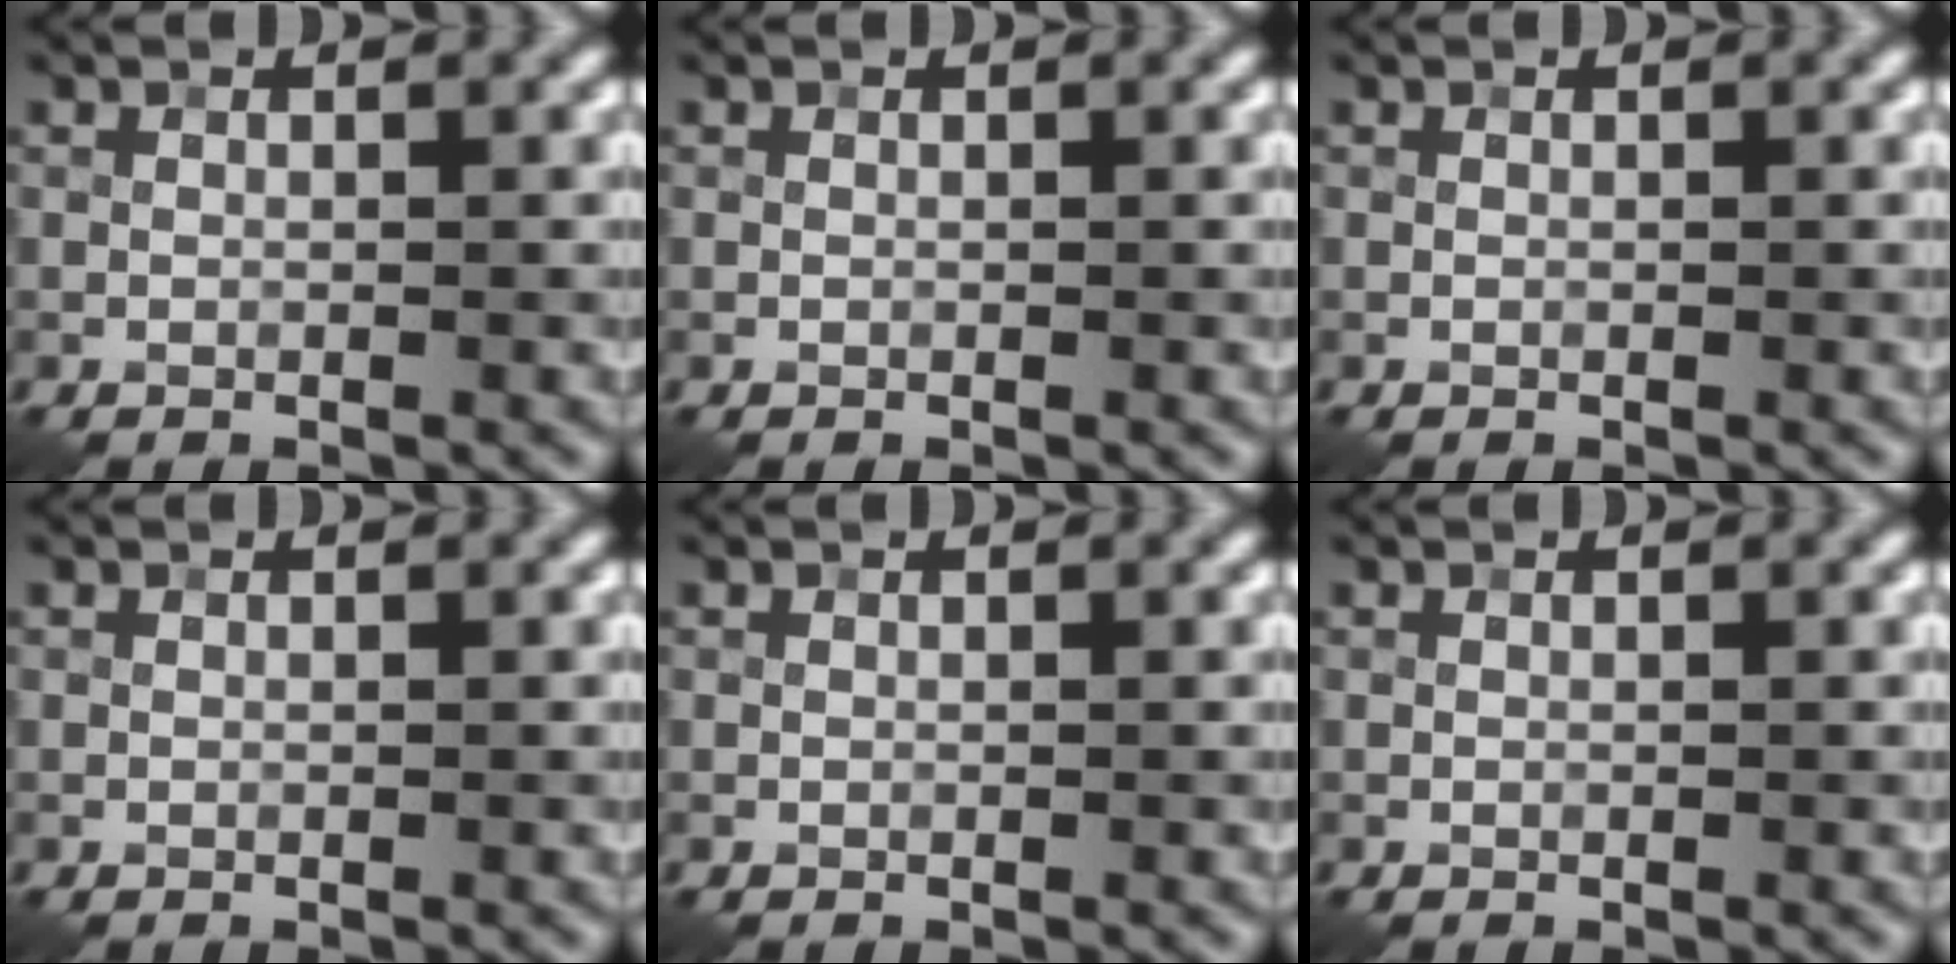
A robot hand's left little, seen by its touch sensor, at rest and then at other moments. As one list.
[{"total": 0.0}, {"total": 0.0}, {"total": 0.0}, {"total": 0.0}, {"total": 0.0}]